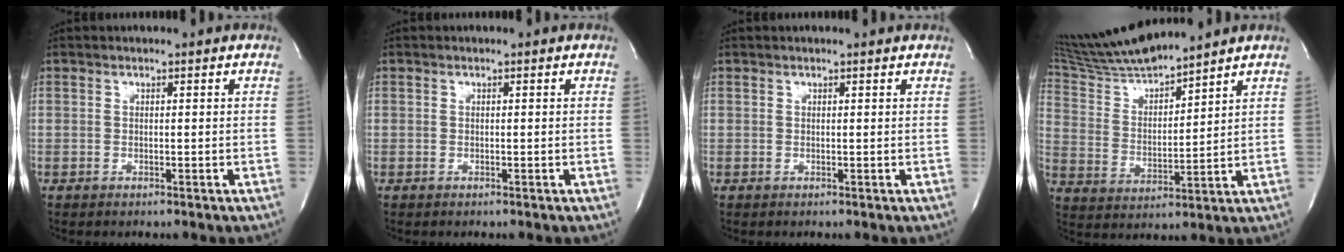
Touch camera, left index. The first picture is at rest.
{"total": 0.0}
{"total": 1.5, "force": [1.4, 0.2, 0.6], "torque": [-0.009, 0.011, 0.011]}
{"total": 13.7, "force": [12.8, 0.4, 4.9], "torque": [-0.101, 0.007, 0.250]}